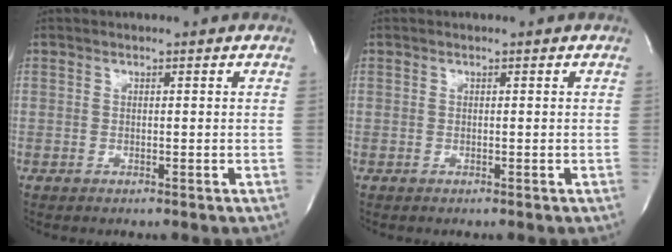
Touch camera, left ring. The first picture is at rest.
{"total": 0.0}